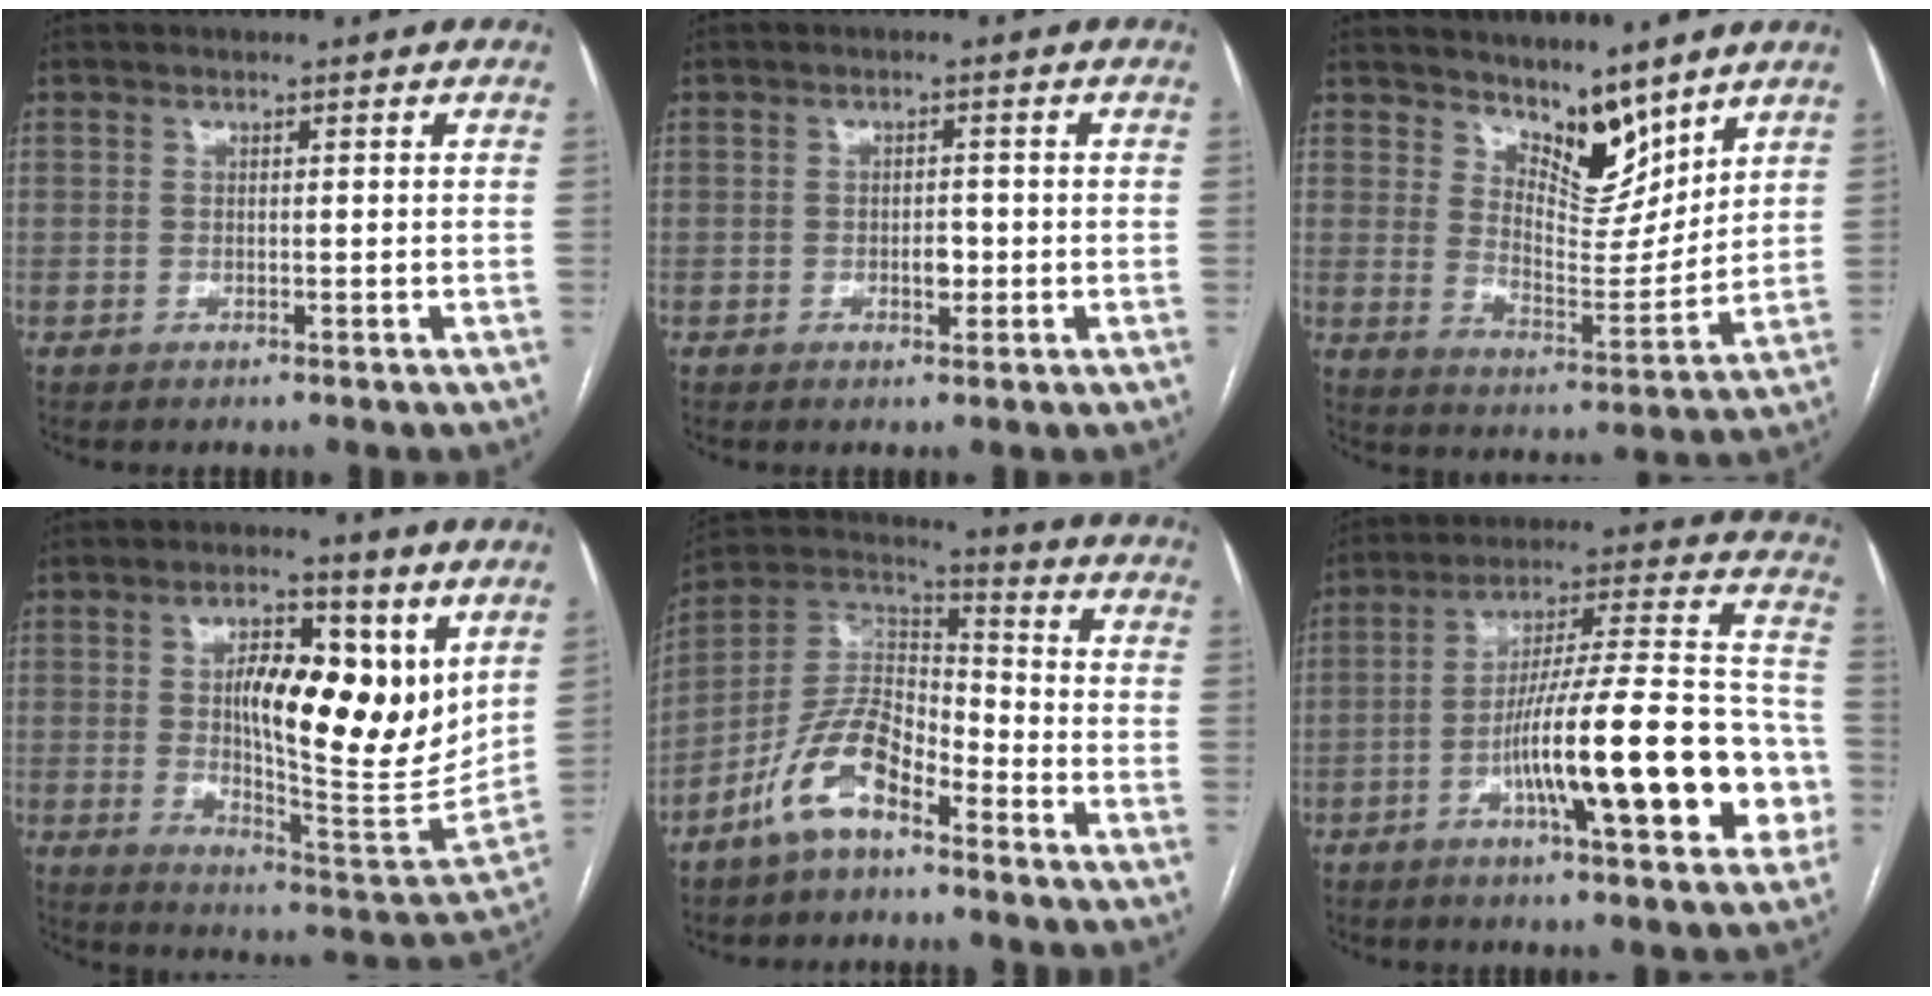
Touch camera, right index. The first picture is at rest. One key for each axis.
{"total": 2.2, "fx": -0.6, "fy": 1.2, "fz": 1.8, "tx": -0.024, "ty": 0.003, "tz": -0.006}
{"total": 9.0, "fx": 7.3, "fy": 3.3, "fz": 4.0, "tx": -0.064, "ty": -0.008, "tz": 0.135}
{"total": 17.6, "fx": 5.4, "fy": 5.9, "fz": 15.7, "tx": -0.233, "ty": -0.003, "tz": 0.092}
{"total": 11.1, "fx": -6.9, "fy": 4.4, "fz": 7.5, "tx": -0.163, "ty": 0.019, "tz": -0.136}
{"total": 21.3, "fx": -6.9, "fy": 3.4, "fz": 19.8, "tx": -0.263, "ty": 0.026, "tz": -0.099}